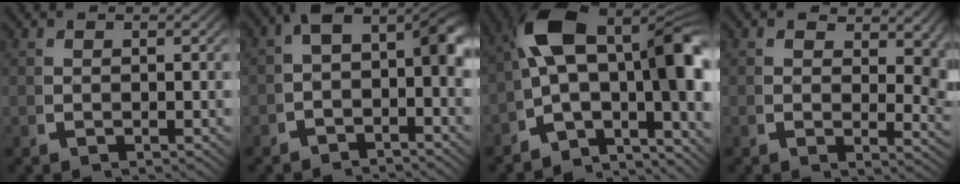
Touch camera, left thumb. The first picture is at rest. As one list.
[{"total": 6.4, "force": [-0.7, 4.0, 4.9], "torque": [-0.056, 0.006, -0.020]}, {"total": 17.6, "force": [-2.0, 11.7, 13.0], "torque": [-0.233, -0.053, -0.028]}, {"total": 4.0, "force": [2.1, 2.2, 2.6], "torque": [-0.011, -0.010, 0.028]}]